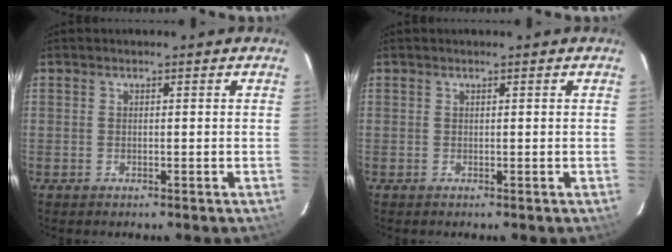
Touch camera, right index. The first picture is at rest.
{"total": 0.0}